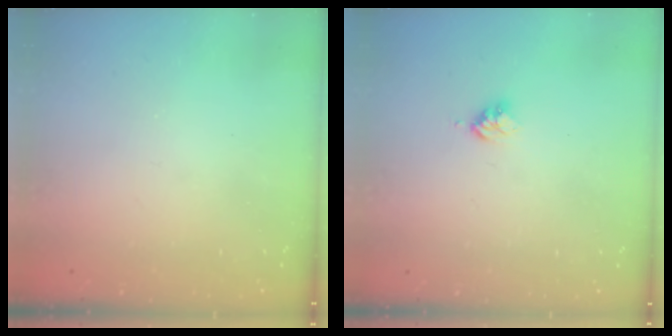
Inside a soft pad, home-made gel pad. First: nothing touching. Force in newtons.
{"total": 3.0, "press": 2.9, "slide": 0.4}